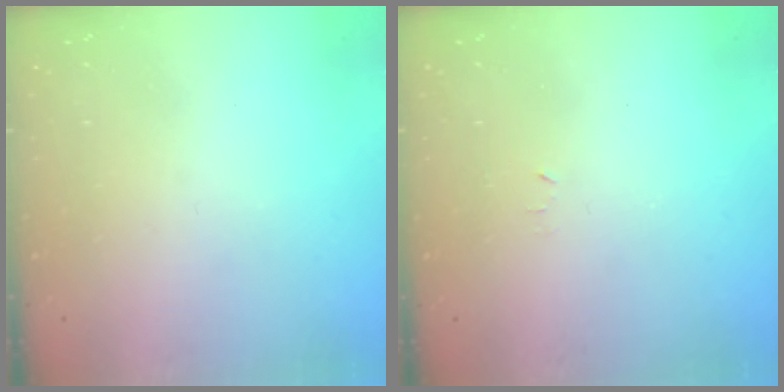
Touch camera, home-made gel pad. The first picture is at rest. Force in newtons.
{"total": 2.4, "press": 2.4, "slide": 0.4}